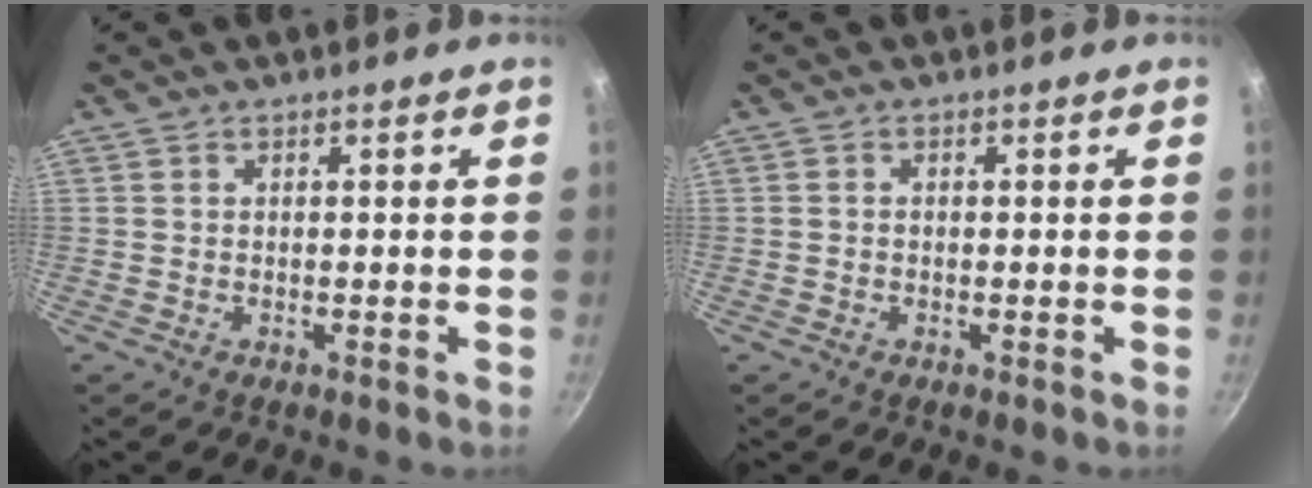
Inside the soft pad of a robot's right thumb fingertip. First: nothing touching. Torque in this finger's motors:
{"motor_torque": [-0.42, -0.38, -0.30, 0.14, 0.05]}